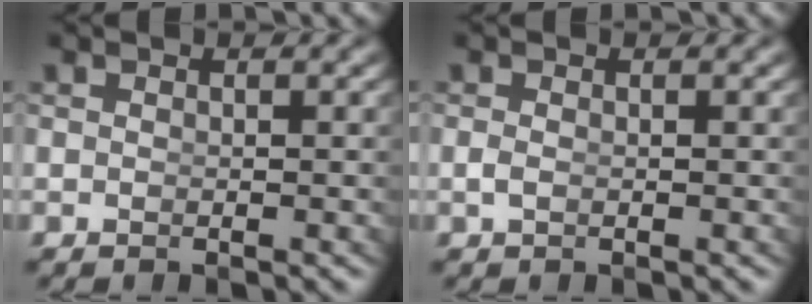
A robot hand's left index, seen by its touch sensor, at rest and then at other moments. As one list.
[{"total": 0.6, "force": [-0.5, -0.2, 0.3], "torque": [-0.015, -0.014, 0.000]}]